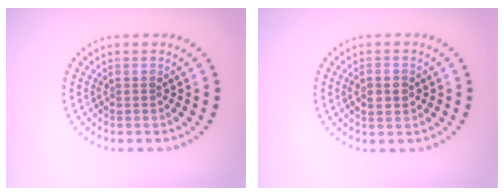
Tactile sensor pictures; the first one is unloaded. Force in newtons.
{"total": 1.9, "press": 1.9, "slide": 0.1}